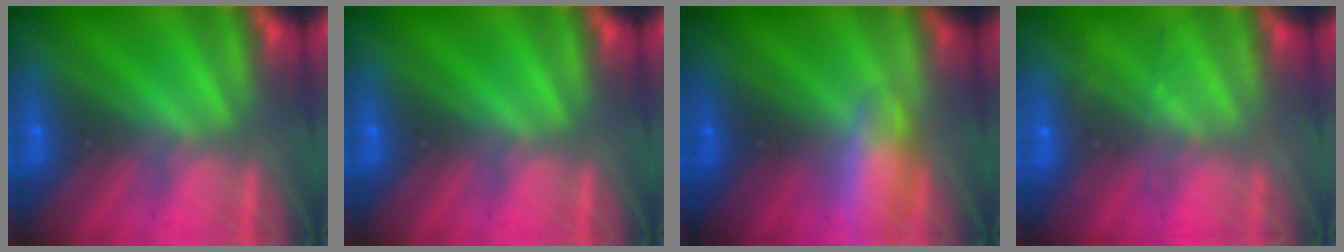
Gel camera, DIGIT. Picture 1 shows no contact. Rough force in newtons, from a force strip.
{"total": 0.0}
{"total": 2.7}
{"total": 2.1}